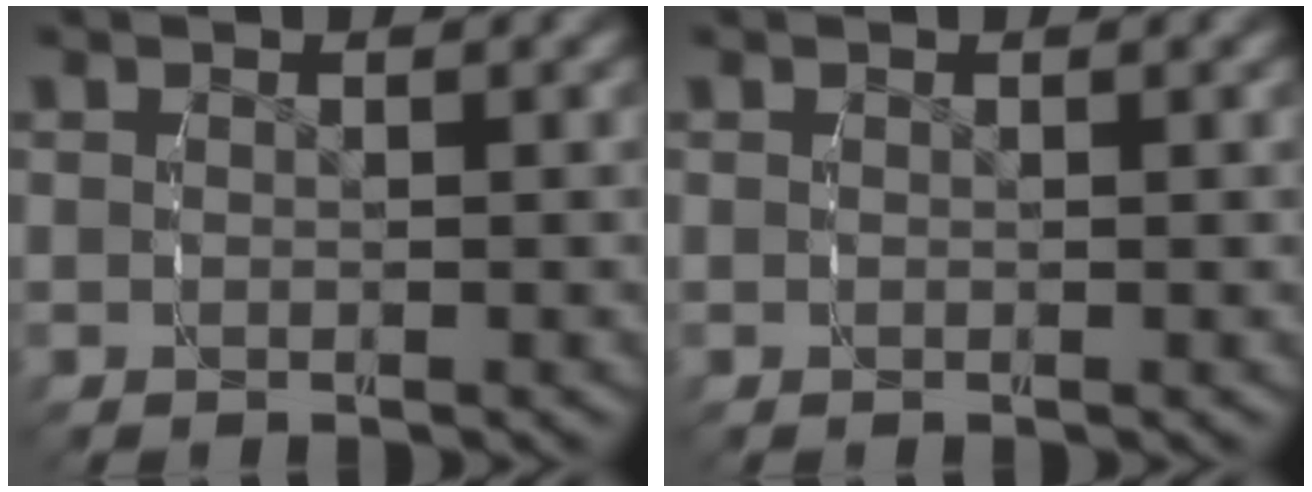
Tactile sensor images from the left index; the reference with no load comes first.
{"total": 0.0}